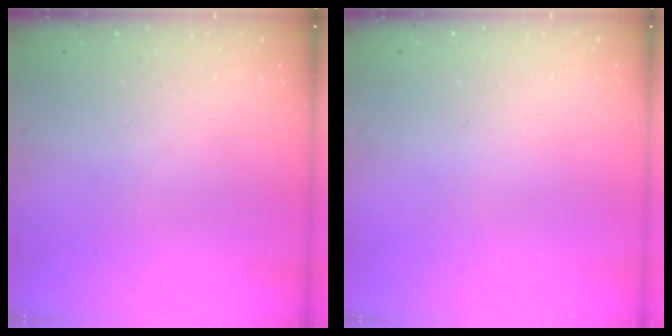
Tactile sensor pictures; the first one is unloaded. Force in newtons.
{"total": 0.0}